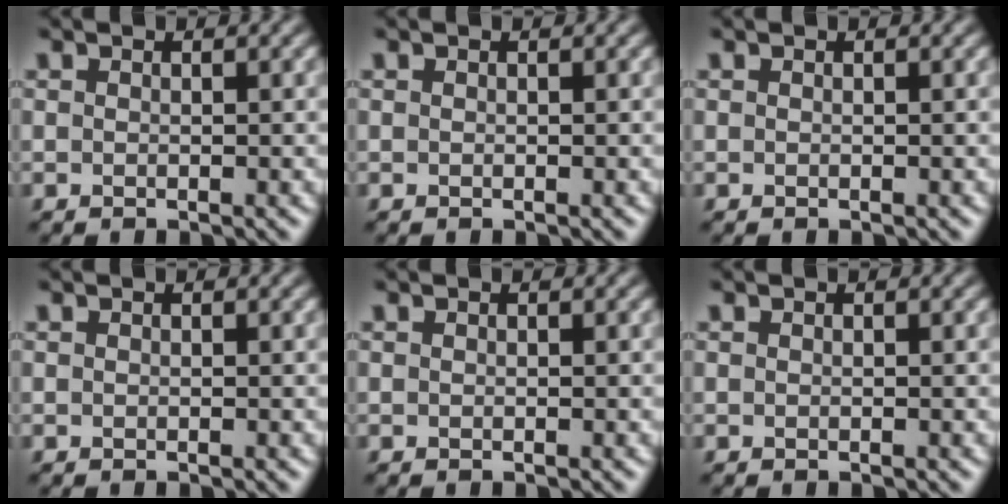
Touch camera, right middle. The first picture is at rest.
{"total": 0.0}
{"total": 0.0}
{"total": 0.0}
{"total": 0.0}
{"total": 0.0}